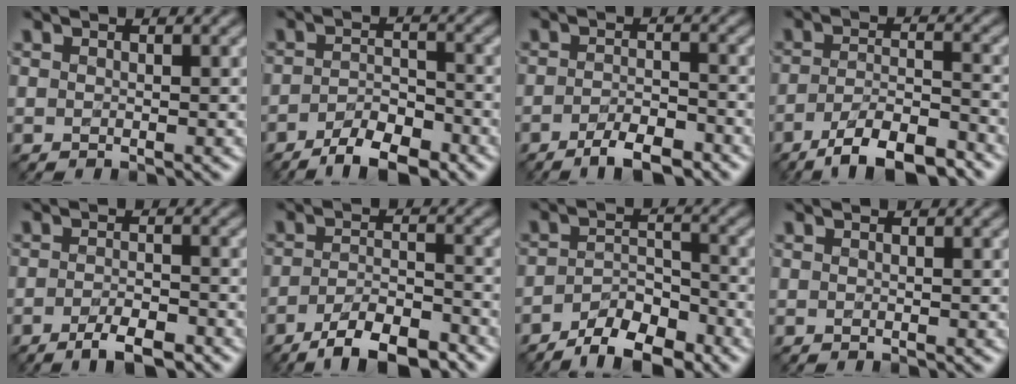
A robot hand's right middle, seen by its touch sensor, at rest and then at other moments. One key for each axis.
{"total": 4.9, "fx": -3.6, "fy": 1.5, "fz": 2.9, "tx": -0.048, "ty": 0.002, "tz": -0.063}
{"total": 4.0, "fx": -2.9, "fy": 1.1, "fz": 2.5, "tx": -0.045, "ty": 0.003, "tz": -0.049}
{"total": 7.6, "fx": -5.6, "fy": 2.1, "fz": 4.7, "tx": -0.078, "ty": -0.001, "tz": -0.096}
{"total": 3.6, "fx": -2.4, "fy": 1.0, "fz": 2.4, "tx": -0.045, "ty": 0.002, "tz": -0.041}
{"total": 6.7, "fx": -4.9, "fy": 2.0, "fz": 4.1, "tx": -0.069, "ty": -0.001, "tz": -0.085}
{"total": 5.6, "fx": -4.4, "fy": 1.9, "fz": 3.0, "tx": -0.045, "ty": 0.005, "tz": -0.075}
{"total": 0.0}